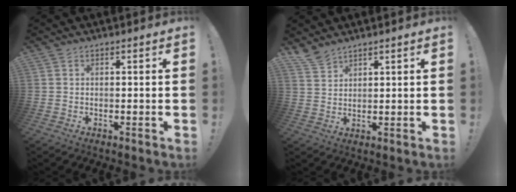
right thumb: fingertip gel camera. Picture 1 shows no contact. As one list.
[{"total": 4.6, "force": [4.1, 1.5, 1.5], "torque": [-0.024, -0.025, 0.077]}]